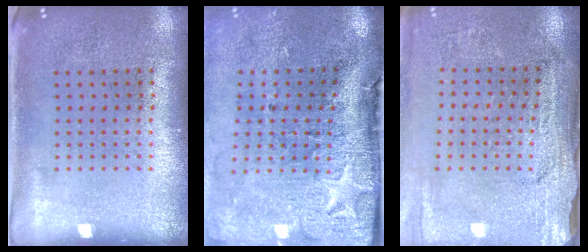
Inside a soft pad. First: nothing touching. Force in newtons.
{"total": 4.9, "press": 3.8, "slide": 3.1}
{"total": 3.0, "press": 2.9, "slide": 0.8}